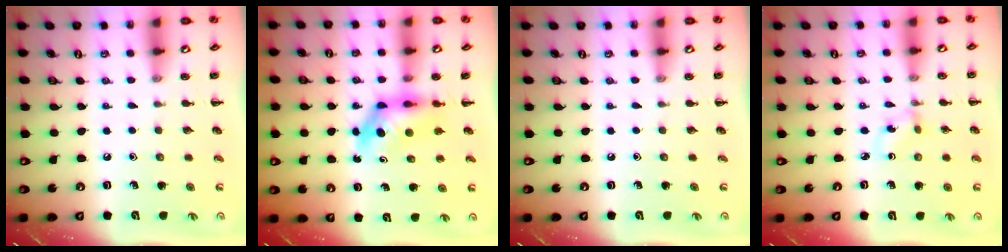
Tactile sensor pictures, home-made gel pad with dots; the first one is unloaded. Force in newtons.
{"total": 6.0, "press": 5.8, "slide": 1.4}
{"total": 0.0}
{"total": 1.3, "press": 1.0, "slide": 0.7}